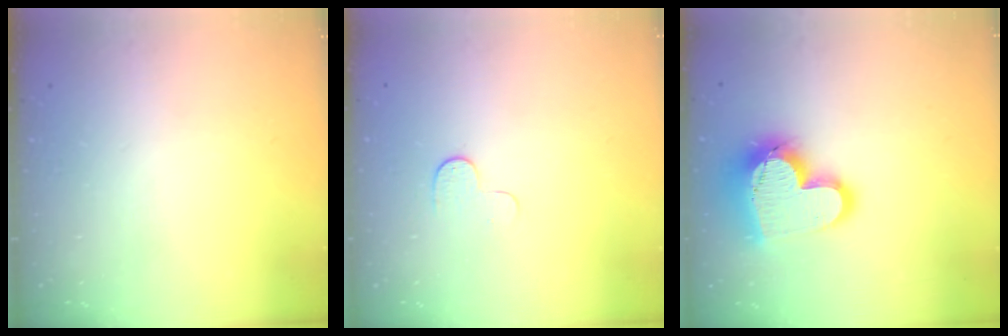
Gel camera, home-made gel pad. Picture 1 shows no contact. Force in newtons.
{"total": 3.9, "press": 3.9, "slide": 0.3}
{"total": 17.4, "press": 17.4, "slide": 1.3}